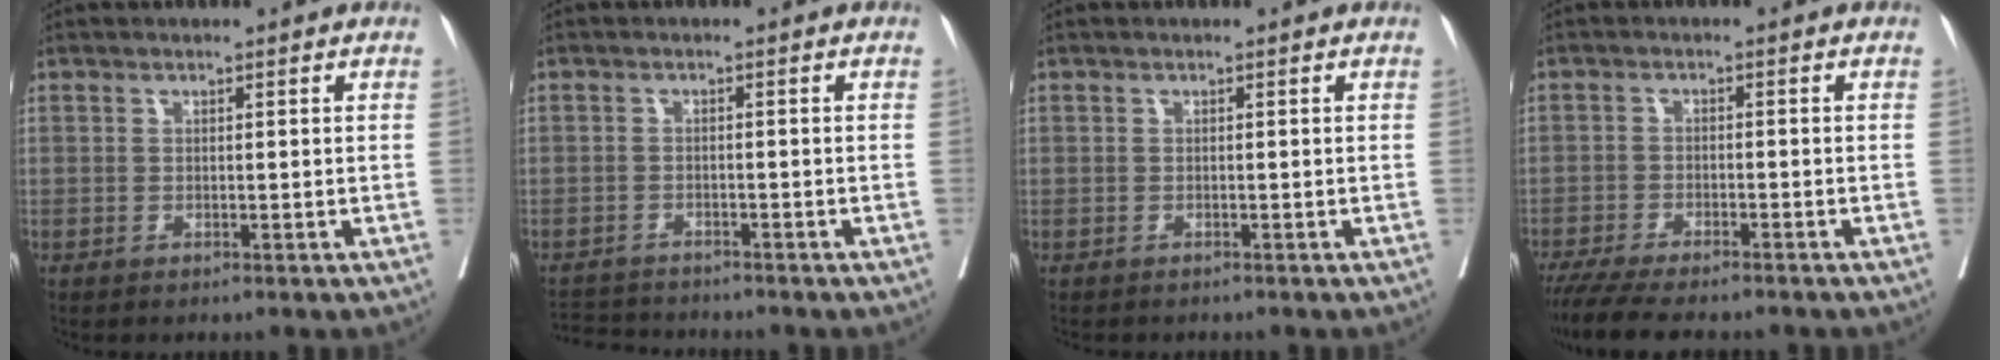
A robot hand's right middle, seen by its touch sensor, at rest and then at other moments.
{"total": 5.1, "force": [-5.1, 0.4, 0.6], "torque": [-0.005, -0.011, -0.084]}
{"total": 1.3, "force": [-0.8, 0.9, 0.0], "torque": [-0.010, 0.006, -0.013]}
{"total": 11.9, "force": [-10.2, 2.0, 5.7], "torque": [-0.083, -0.015, -0.156]}